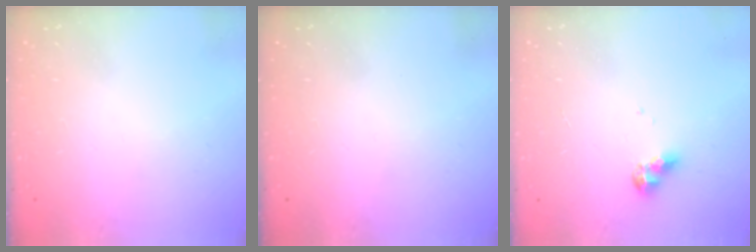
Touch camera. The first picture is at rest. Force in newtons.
{"total": 0.0}
{"total": 7.4, "press": 7.4, "slide": 0.9}